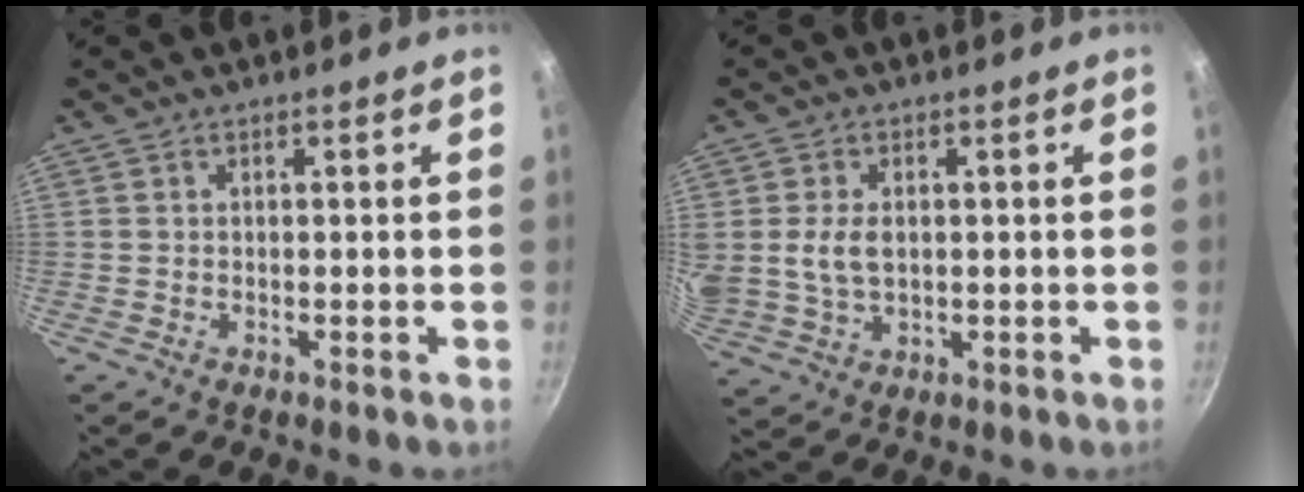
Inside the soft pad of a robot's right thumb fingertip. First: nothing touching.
{"total": 6.3, "force": [0.8, 4.2, 4.6], "torque": [-0.081, -0.006, 0.023]}